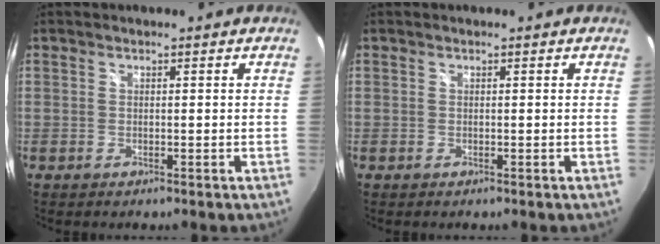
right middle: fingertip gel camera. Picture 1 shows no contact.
{"total": 0.0}